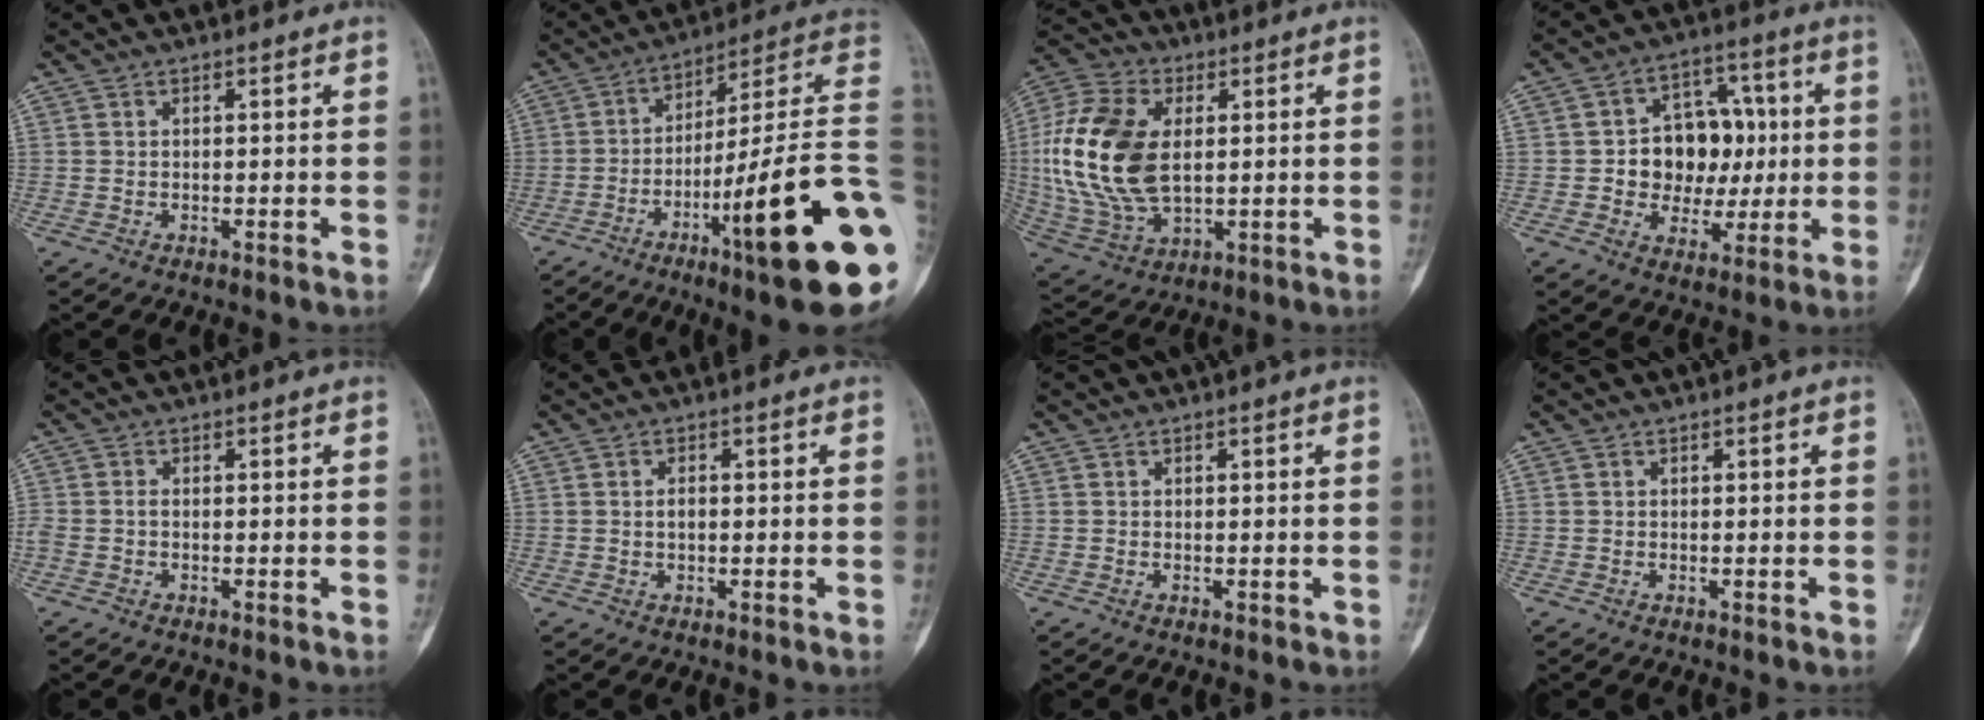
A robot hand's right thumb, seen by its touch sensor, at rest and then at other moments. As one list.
[{"total": 25.5, "force": [-8.1, 2.3, 24.0], "torque": [-0.305, 0.033, -0.125]}, {"total": 20.4, "force": [2.0, 12.3, 16.1], "torque": [-0.342, -0.006, 0.042]}, {"total": 13.1, "force": [0.2, 10.4, 8.0], "torque": [-0.060, 0.026, 0.009]}, {"total": 1.4, "force": [-0.4, 0.9, 1.0], "torque": [-0.027, 0.000, -0.010]}, {"total": 1.5, "force": [-0.1, 0.9, 1.3], "torque": [-0.018, 0.002, -0.003]}, {"total": 0.0}, {"total": 0.0}]